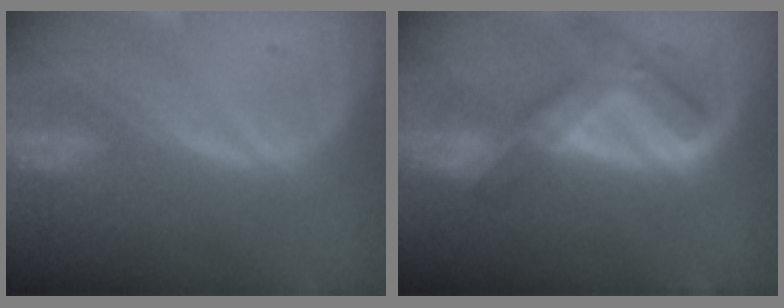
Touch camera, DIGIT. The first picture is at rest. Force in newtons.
{"total": 7.7, "press": 6.5, "slide": 4.2}